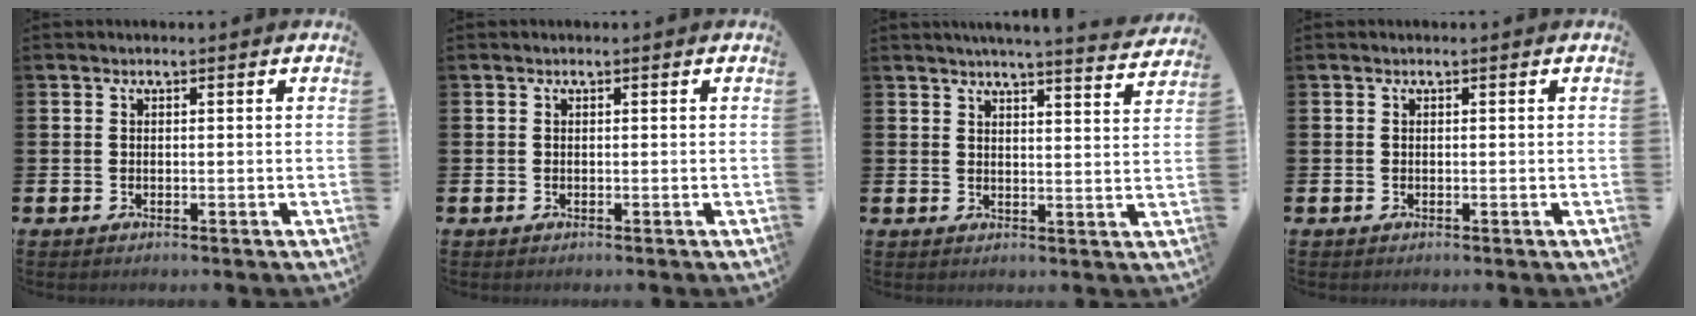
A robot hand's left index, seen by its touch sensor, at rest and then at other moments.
{"total": 0.0}
{"total": 4.7, "force": [4.5, -0.6, 1.1], "torque": [-0.012, -0.032, 0.075]}
{"total": 0.0}